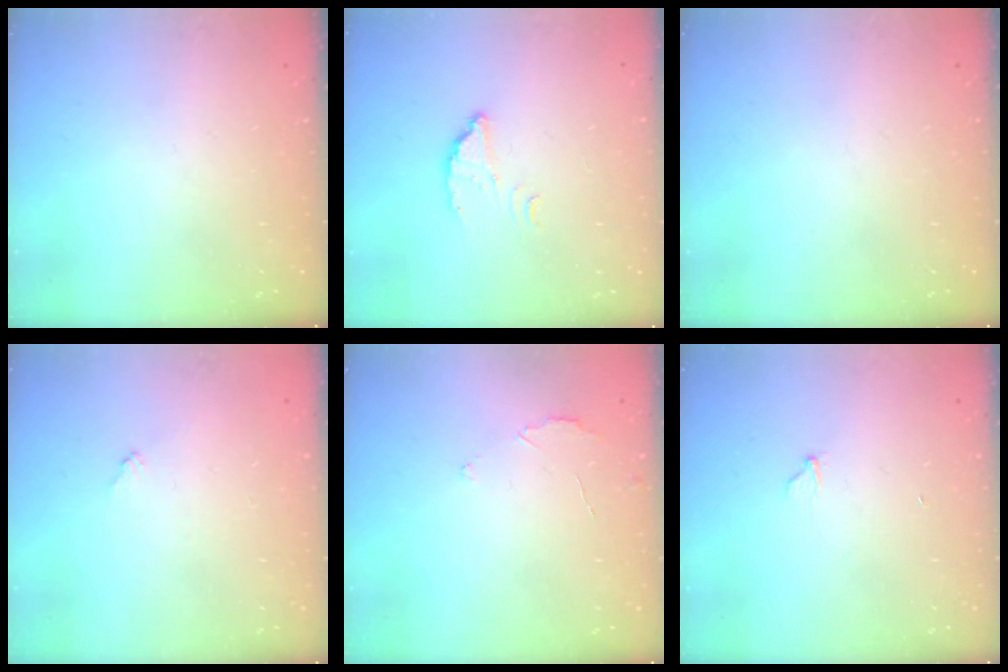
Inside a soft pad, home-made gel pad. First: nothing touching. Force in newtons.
{"total": 2.4, "press": 2.4, "slide": 0.2}
{"total": 0.0}
{"total": 3.9, "press": 3.9, "slide": 0.3}
{"total": 2.6, "press": 2.6, "slide": 0.2}
{"total": 3.3, "press": 3.3, "slide": 0.3}